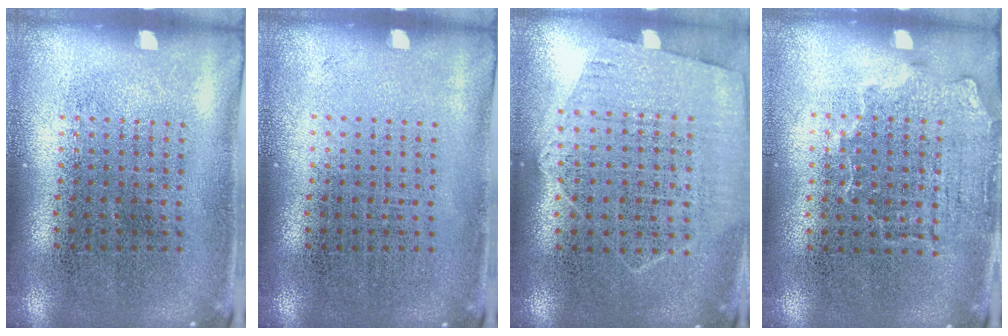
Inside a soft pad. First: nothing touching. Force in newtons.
{"total": 0.0}
{"total": 1.2, "press": 1.1, "slide": 0.6}
{"total": 1.5, "press": 1.2, "slide": 0.8}